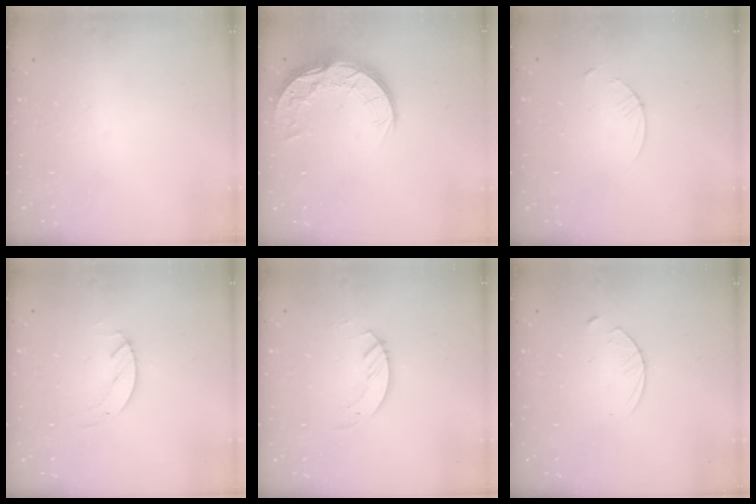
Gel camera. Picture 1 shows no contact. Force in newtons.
{"total": 12.0, "press": 11.9, "slide": 0.8}
{"total": 3.4, "press": 3.3, "slide": 0.3}
{"total": 2.1, "press": 2.1, "slide": 0.2}
{"total": 2.9, "press": 2.9, "slide": 0.3}
{"total": 3.1, "press": 3.1, "slide": 0.3}